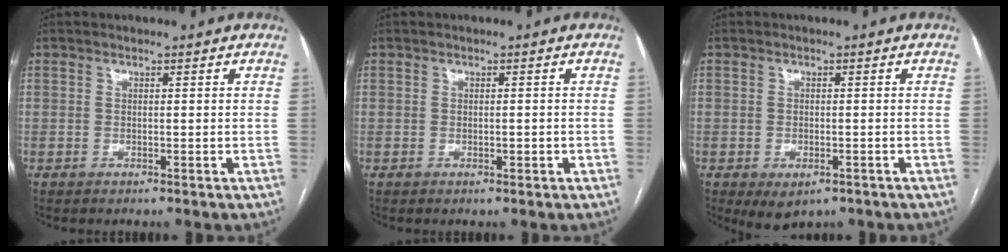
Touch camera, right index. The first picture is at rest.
{"total": 0.9, "force": [-0.3, 0.3, 0.9], "torque": [-0.017, -0.001, -0.002]}
{"total": 3.9, "force": [-2.1, 2.3, 2.4], "torque": [-0.034, -0.005, -0.020]}